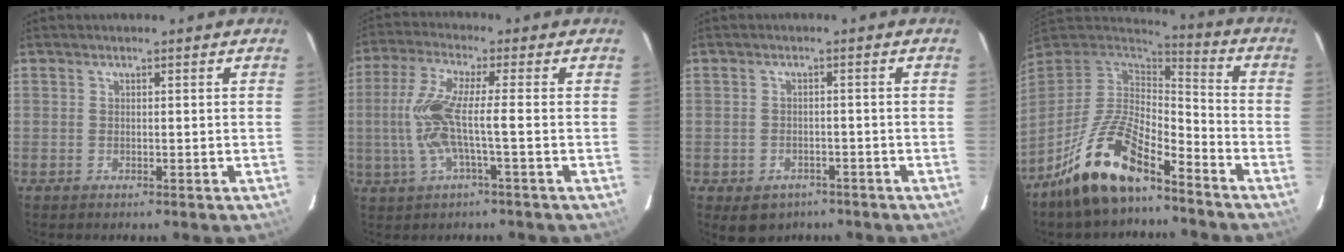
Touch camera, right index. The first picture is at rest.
{"total": 8.4, "force": [-1.0, 0.5, 8.3], "torque": [-0.184, 0.008, -0.025]}
{"total": 4.5, "force": [-2.8, 3.3, 1.2], "torque": [-0.016, 0.005, -0.031]}
{"total": 15.3, "force": [-10.4, 4.7, 10.2], "torque": [-0.202, 0.006, -0.194]}